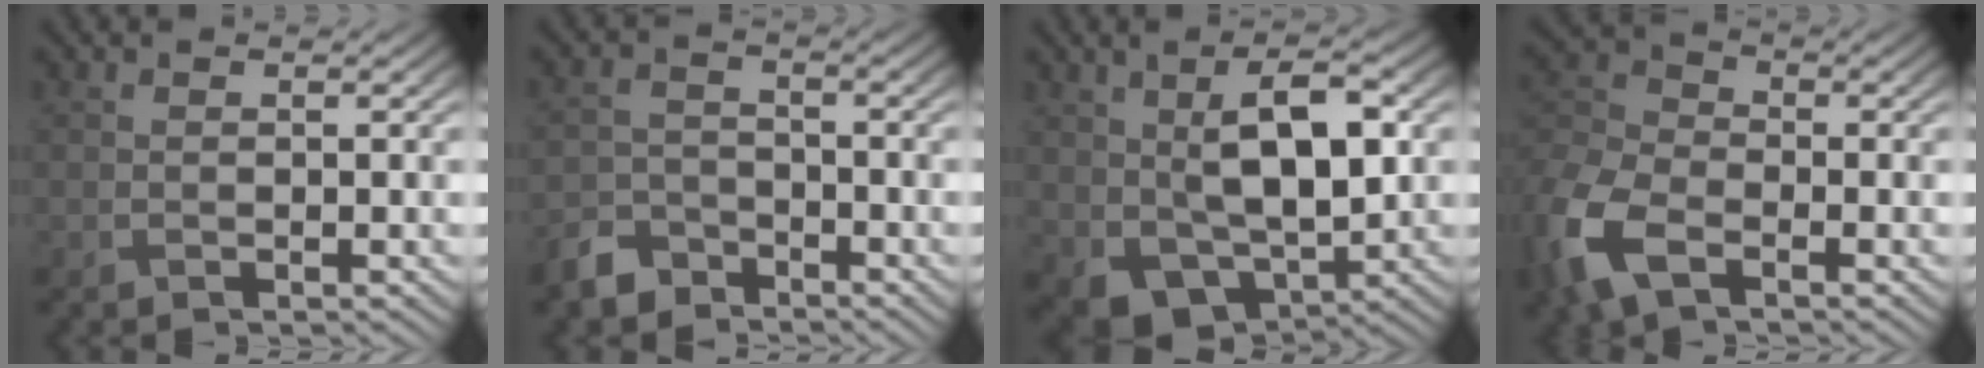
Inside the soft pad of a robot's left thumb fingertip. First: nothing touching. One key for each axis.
{"total": 5.0, "fx": -4.1, "fy": 2.6, "fz": 1.5, "tx": -0.041, "ty": -0.003, "tz": -0.090}
{"total": 11.0, "fx": 0.7, "fy": 6.4, "fz": 9.0, "tx": -0.171, "ty": -0.003, "tz": 0.015}
{"total": 11.3, "fx": -5.6, "fy": 6.8, "fz": 7.1, "tx": -0.211, "ty": -0.040, "tz": -0.120}